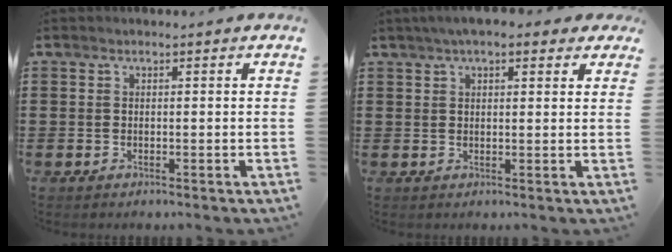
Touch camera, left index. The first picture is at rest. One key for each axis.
{"total": 4.1, "fx": 2.9, "fy": 1.2, "fz": 2.7, "tx": -0.059, "ty": 0.008, "tz": 0.051}